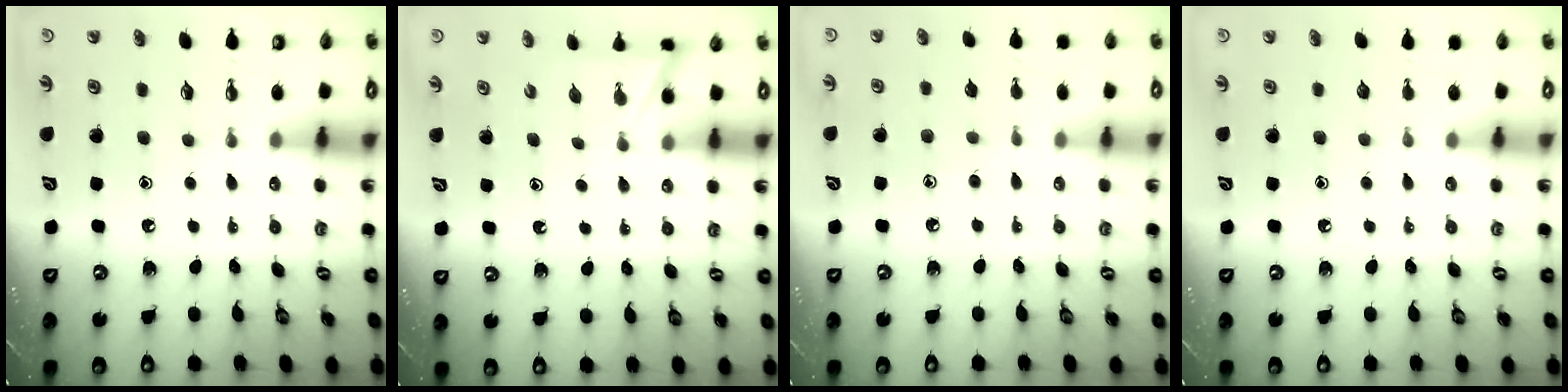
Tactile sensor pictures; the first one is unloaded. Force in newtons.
{"total": 3.2, "press": 3.2, "slide": 0.3}
{"total": 6.0, "press": 6.0, "slide": 0.5}
{"total": 0.0}